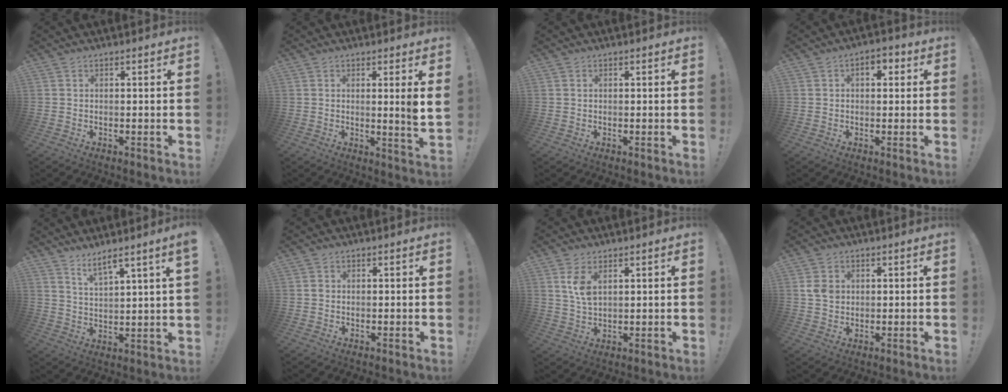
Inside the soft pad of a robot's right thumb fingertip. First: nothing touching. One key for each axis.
{"total": 4.6, "fx": 1.4, "fy": -0.7, "fz": 4.4, "tx": -0.063, "ty": -0.019, "tz": 0.018}
{"total": 0.0}
{"total": 4.2, "fx": 1.0, "fy": 2.7, "fz": 3.0, "tx": -0.028, "ty": 0.002, "tz": 0.012}
{"total": 6.5, "fx": 5.3, "fy": -0.3, "fz": 3.7, "tx": -0.064, "ty": -0.031, "tz": 0.088}
{"total": 0.7, "fx": 0.1, "fy": 0.6, "fz": 0.3, "tx": -0.004, "ty": 0.002, "tz": 0.001}
{"total": 5.7, "fx": 2.7, "fy": 2.8, "fz": 4.2, "tx": -0.072, "ty": -0.018, "tz": 0.043}
{"total": 4.2, "fx": 0.9, "fy": 3.4, "fz": 2.3, "tx": -0.036, "ty": 0.003, "tz": 0.019}